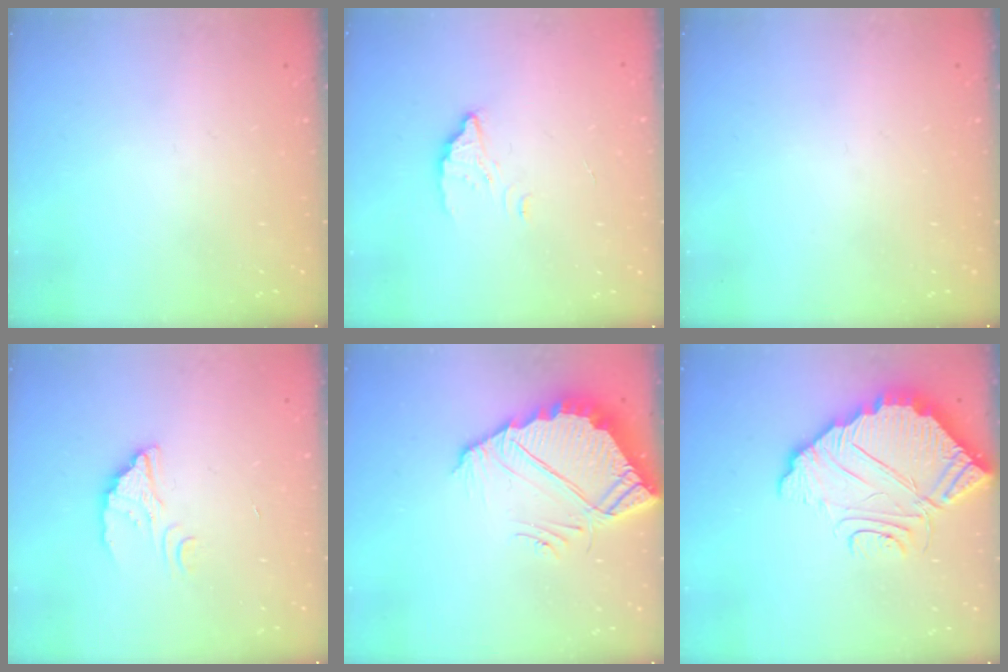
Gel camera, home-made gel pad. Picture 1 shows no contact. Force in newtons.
{"total": 2.9, "press": 2.9, "slide": 0.2}
{"total": 0.0}
{"total": 2.9, "press": 2.9, "slide": 0.1}
{"total": 6.7, "press": 6.7, "slide": 0.3}
{"total": 10.3, "press": 10.3, "slide": 0.6}